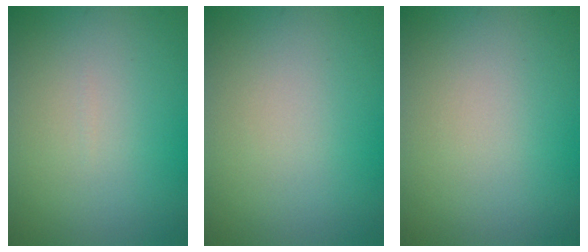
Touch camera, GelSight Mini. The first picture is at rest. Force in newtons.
{"total": 0.0}
{"total": 0.0}